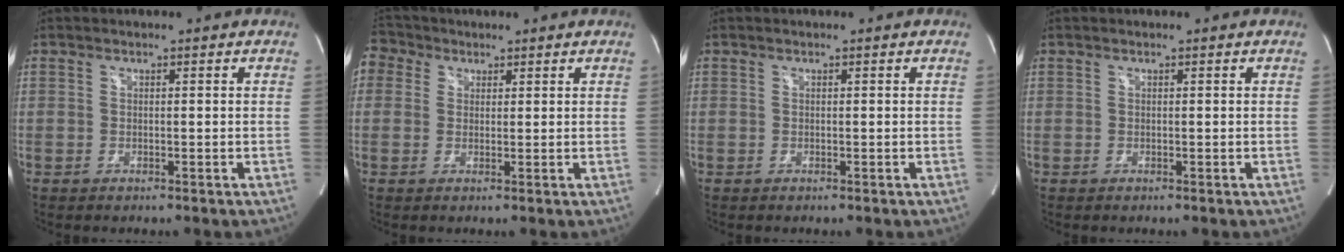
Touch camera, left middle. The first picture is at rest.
{"total": 4.1, "force": [2.0, 3.5, 0.6], "torque": [-0.014, 0.024, 0.038]}
{"total": 0.0}
{"total": 0.0}